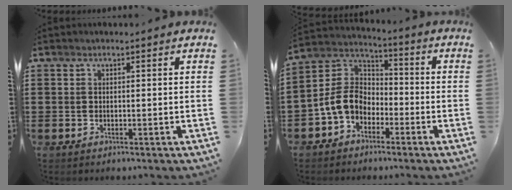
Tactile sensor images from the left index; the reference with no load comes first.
{"total": 7.4, "force": [-3.1, 5.6, 3.8], "torque": [-0.110, 0.009, -0.070]}